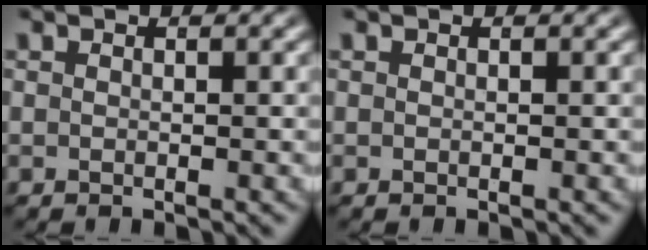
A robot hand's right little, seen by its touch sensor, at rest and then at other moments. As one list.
[{"total": 0.0}]